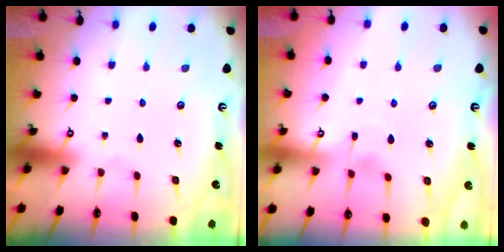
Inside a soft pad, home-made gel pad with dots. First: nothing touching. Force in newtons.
{"total": 3.2, "press": 3.2, "slide": 0.4}